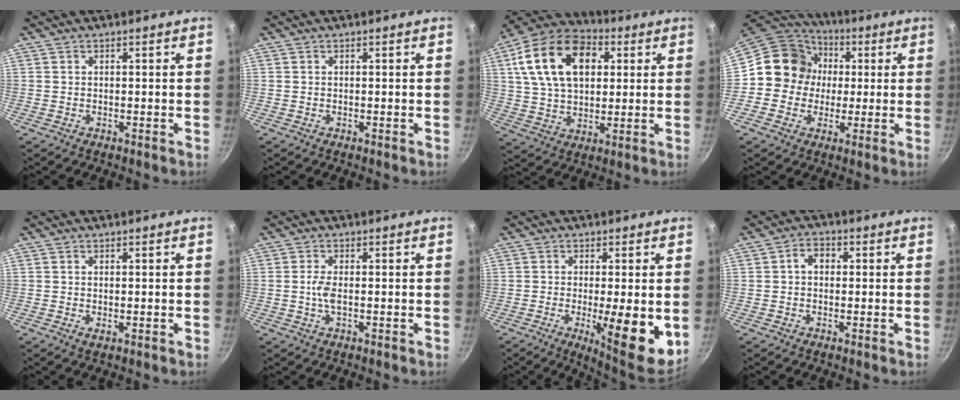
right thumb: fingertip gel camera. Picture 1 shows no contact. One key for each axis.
{"total": 0.0}
{"total": 20.0, "fx": 5.7, "fy": 13.0, "fz": 14.1, "tx": -0.229, "ty": 0.009, "tz": 0.091}
{"total": 13.3, "fx": 1.0, "fy": 12.3, "fz": 4.9, "tx": -0.046, "ty": 0.028, "tz": -0.003}
{"total": 1.0, "fx": -0.1, "fy": 0.4, "fz": 0.9, "tx": -0.016, "ty": -0.003, "tz": -0.001}
{"total": 2.9, "fx": -0.2, "fy": 1.1, "fz": 2.6, "tx": -0.061, "ty": 0.002, "tz": -0.008}
{"total": 12.3, "fx": -1.8, "fy": 2.9, "fz": 11.8, "tx": -0.157, "ty": -0.014, "tz": -0.018}
{"total": 3.6, "fx": 0.4, "fy": 2.7, "fz": 2.3, "tx": -0.024, "ty": 0.010, "tz": 0.001}